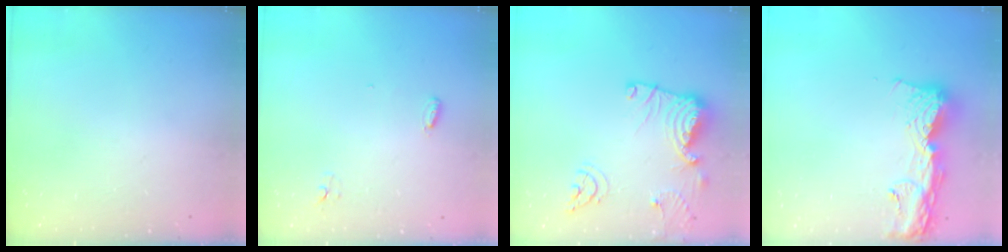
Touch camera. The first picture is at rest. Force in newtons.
{"total": 3.6, "press": 3.5, "slide": 0.9}
{"total": 14.1, "press": 14.0, "slide": 1.1}
{"total": 13.9, "press": 13.8, "slide": 1.2}